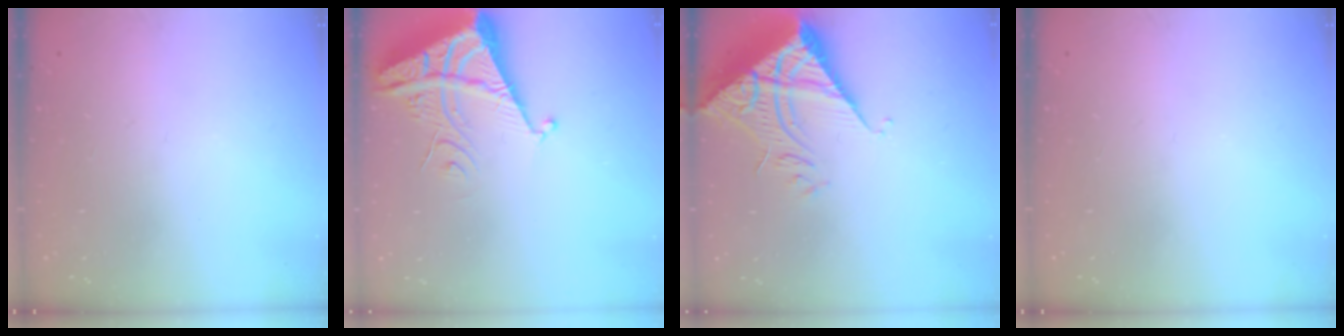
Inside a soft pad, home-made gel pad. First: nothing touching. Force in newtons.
{"total": 7.0, "press": 6.9, "slide": 0.7}
{"total": 10.7, "press": 10.6, "slide": 1.0}
{"total": 0.0}